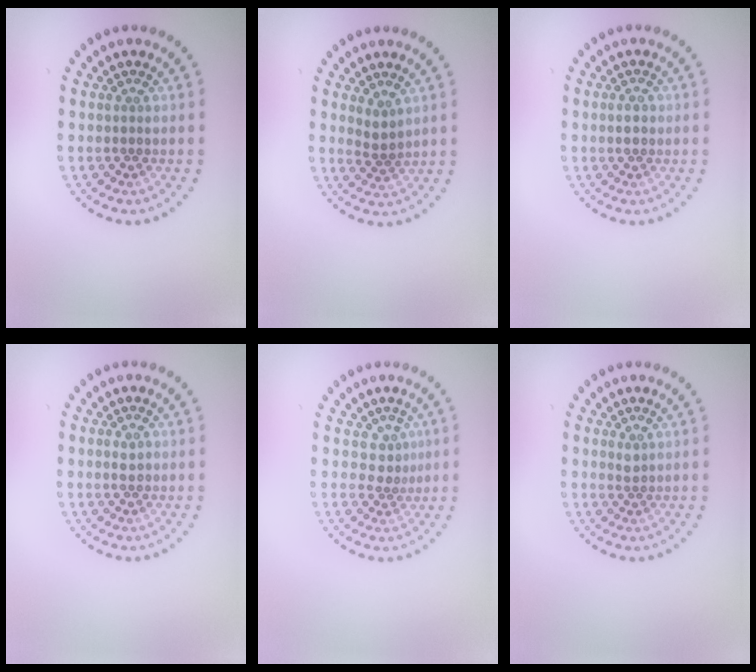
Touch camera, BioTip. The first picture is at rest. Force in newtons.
{"total": 1.8, "press": 1.4, "slide": 1.1}
{"total": 1.0, "press": 1.0, "slide": 0.1}
{"total": 1.1, "press": 1.0, "slide": 0.2}
{"total": 1.7, "press": 1.1, "slide": 1.3}
{"total": 0.6, "press": 0.5, "slide": 0.3}